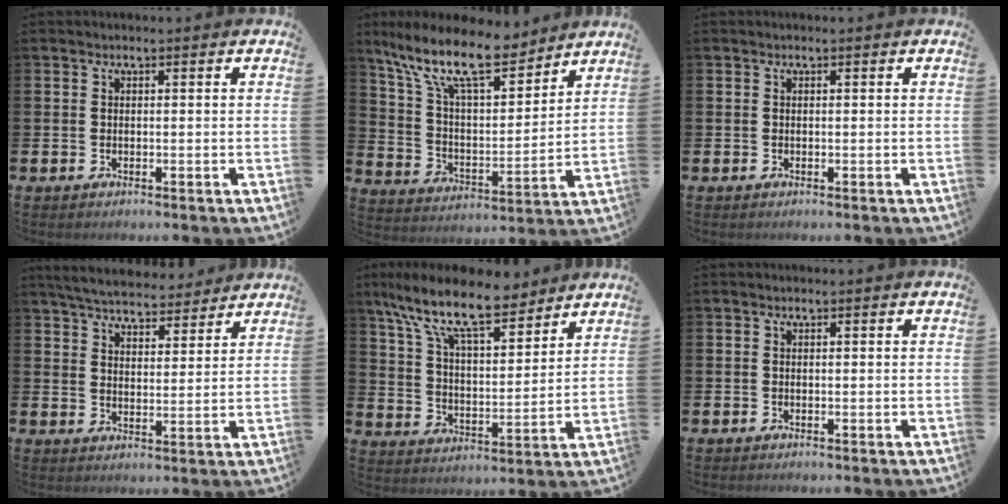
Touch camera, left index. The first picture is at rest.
{"total": 13.5, "force": [10.8, 4.3, 6.9], "torque": [-0.162, -0.059, 0.188]}
{"total": 0.0}
{"total": 5.9, "force": [5.7, 1.2, 1.0], "torque": [-0.036, -0.034, 0.099]}
{"total": 12.4, "force": [10.0, 3.9, 6.2], "torque": [-0.145, -0.052, 0.174]}
{"total": 0.0}